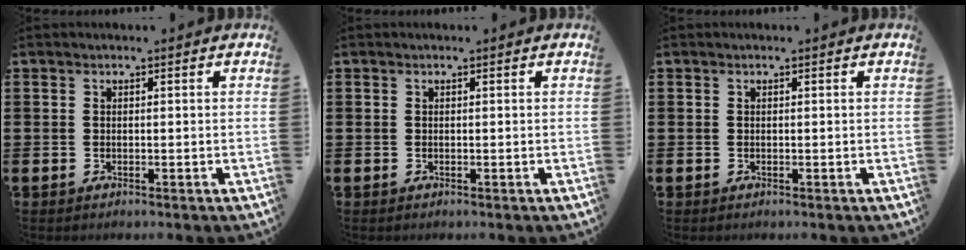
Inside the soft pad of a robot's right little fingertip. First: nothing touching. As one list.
[{"total": 0.0}, {"total": 0.0}]